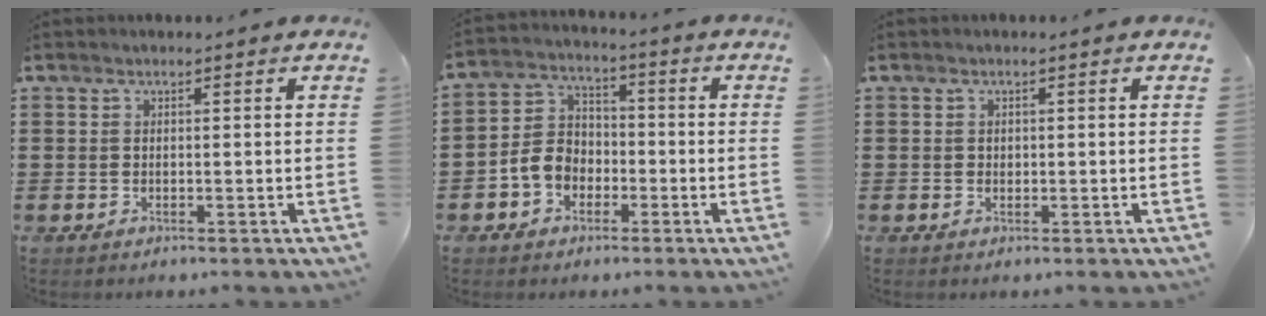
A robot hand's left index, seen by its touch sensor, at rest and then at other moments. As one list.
[{"total": 5.9, "force": [-2.7, 4.6, 2.5], "torque": [-0.073, 0.012, -0.057]}, {"total": 0.6, "force": [0.2, 0.5, 0.1], "torque": [-0.005, 0.004, 0.004]}]